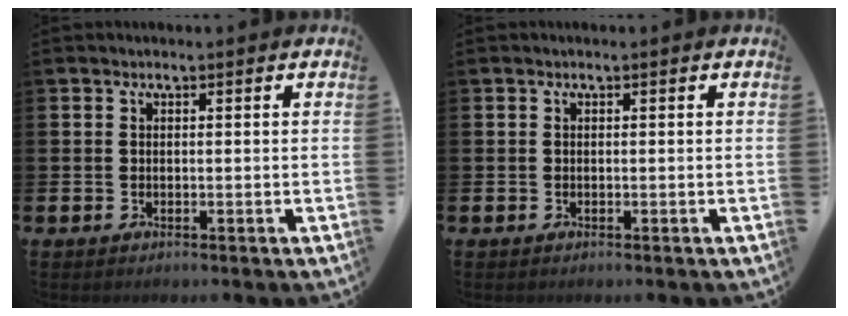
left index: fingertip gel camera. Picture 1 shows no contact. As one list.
[{"total": 0.0}]